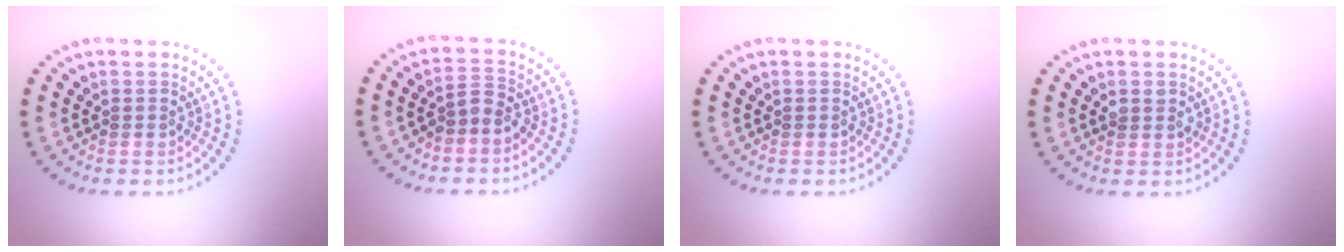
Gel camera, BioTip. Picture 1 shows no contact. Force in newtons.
{"total": 1.8, "press": 1.4, "slide": 1.1}
{"total": 0.0}
{"total": 1.0, "press": 1.0, "slide": 0.2}